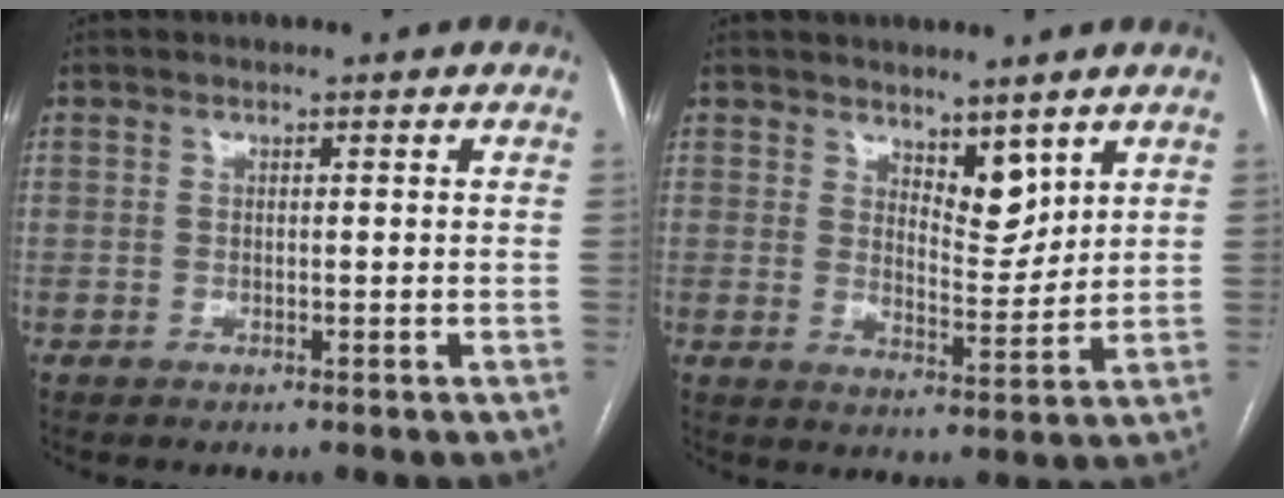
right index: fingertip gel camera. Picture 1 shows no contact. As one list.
[{"total": 5.2, "force": [3.7, 2.1, 3.0], "torque": [-0.049, -0.009, 0.068]}]